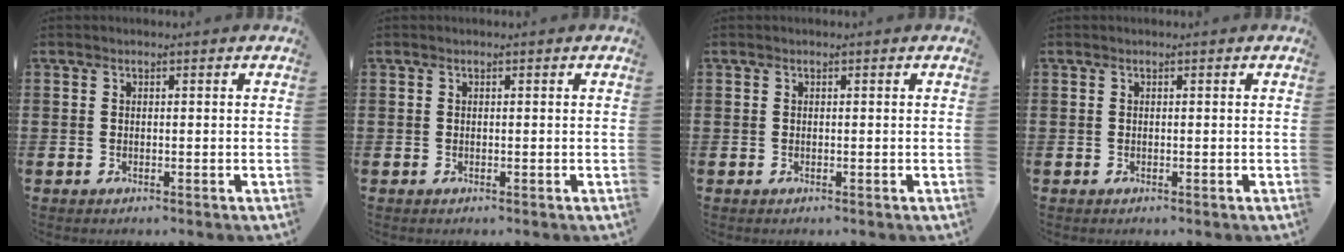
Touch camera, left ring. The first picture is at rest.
{"total": 0.0}
{"total": 0.0}
{"total": 0.0}